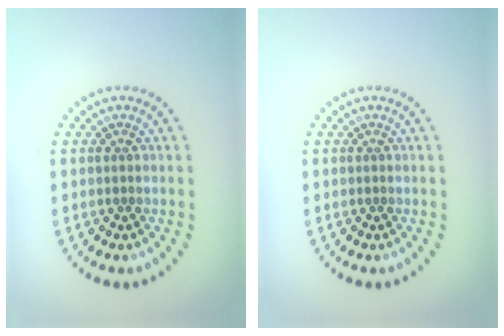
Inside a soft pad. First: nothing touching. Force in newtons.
{"total": 0.0}